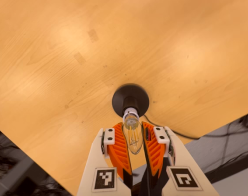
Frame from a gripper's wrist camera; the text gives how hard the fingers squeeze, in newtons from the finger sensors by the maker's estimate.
{"total": 18.6, "left": 21.0, "right": 16.2}